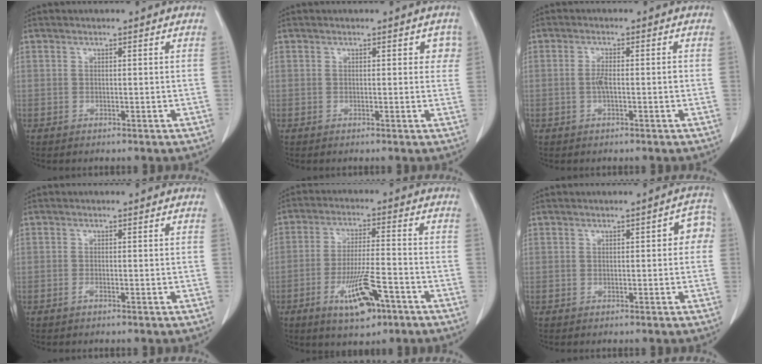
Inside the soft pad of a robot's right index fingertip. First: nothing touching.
{"total": 2.3, "force": [0.9, 1.5, 1.5], "torque": [-0.002, 0.009, 0.005]}
{"total": 2.5, "force": [-0.4, 0.5, 2.4], "torque": [-0.048, 0.003, -0.007]}
{"total": 0.6, "force": [-0.4, 0.1, 0.4], "torque": [-0.010, -0.001, -0.006]}
{"total": 9.6, "force": [-4.9, 2.1, 8.0], "torque": [-0.149, -0.007, -0.077]}
{"total": 3.7, "force": [0.4, 1.7, 3.3], "torque": [-0.026, 0.022, 0.001]}